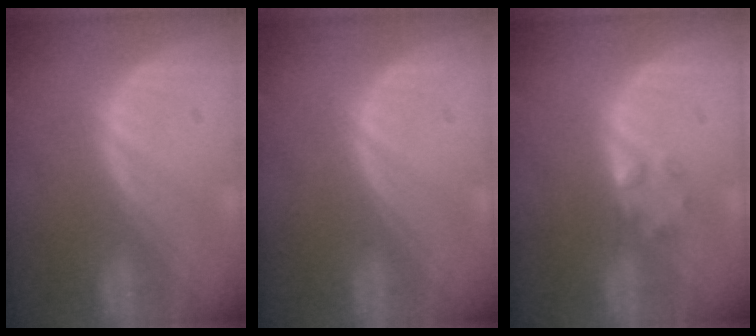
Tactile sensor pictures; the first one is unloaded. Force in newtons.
{"total": 0.0}
{"total": 1.7, "press": 1.7, "slide": 0.2}